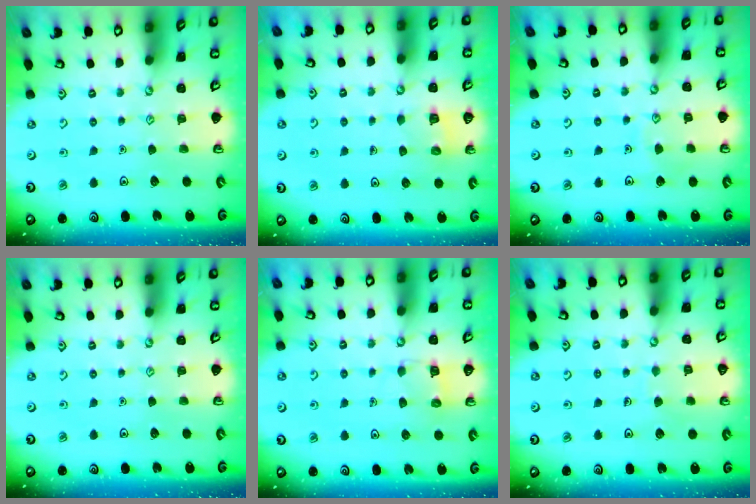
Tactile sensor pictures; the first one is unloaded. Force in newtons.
{"total": 2.2, "press": 2.2, "slide": 0.1}
{"total": 6.2, "press": 6.2, "slide": 0.5}
{"total": 0.0}
{"total": 4.8, "press": 4.8, "slide": 0.5}
{"total": 4.3, "press": 4.2, "slide": 0.4}